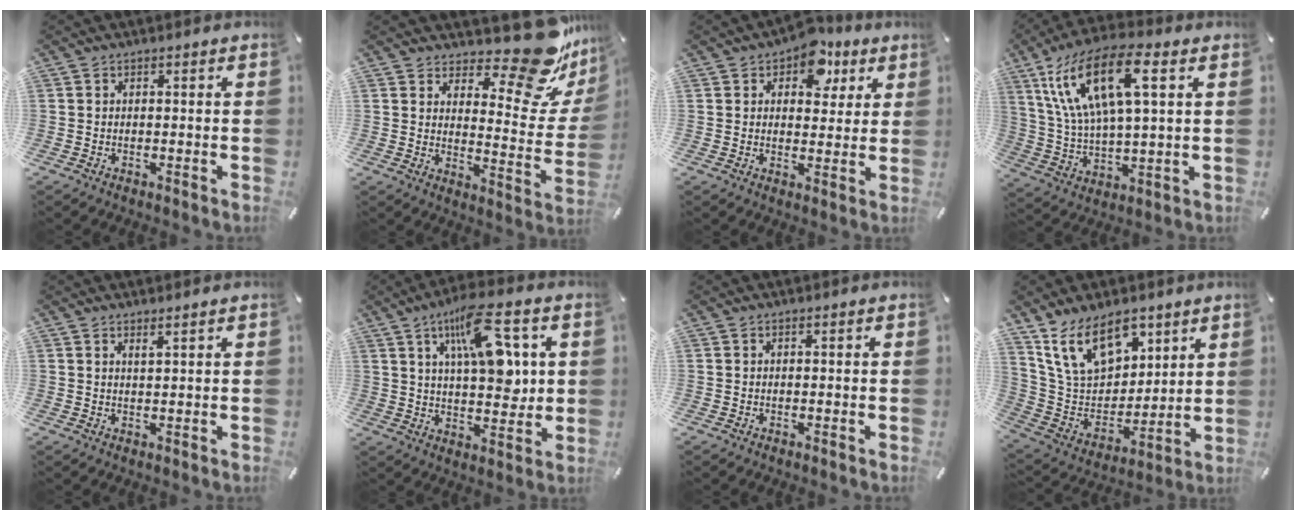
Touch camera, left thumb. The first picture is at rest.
{"total": 16.9, "force": [13.0, 5.8, 9.1], "torque": [-0.113, -0.121, 0.215]}
{"total": 8.8, "force": [4.8, 6.0, 4.2], "torque": [-0.039, -0.024, 0.078]}
{"total": 18.3, "force": [7.9, 7.2, 14.8], "torque": [-0.332, -0.008, 0.129]}
{"total": 1.5, "force": [1.4, -0.1, 0.7], "torque": [-0.013, -0.002, 0.025]}
{"total": 16.2, "force": [6.8, 7.3, 12.7], "torque": [-0.191, -0.019, 0.114]}
{"total": 0.0}
{"total": 16.7, "force": [10.0, 10.4, 8.3], "torque": [-0.173, -0.039, 0.191]}